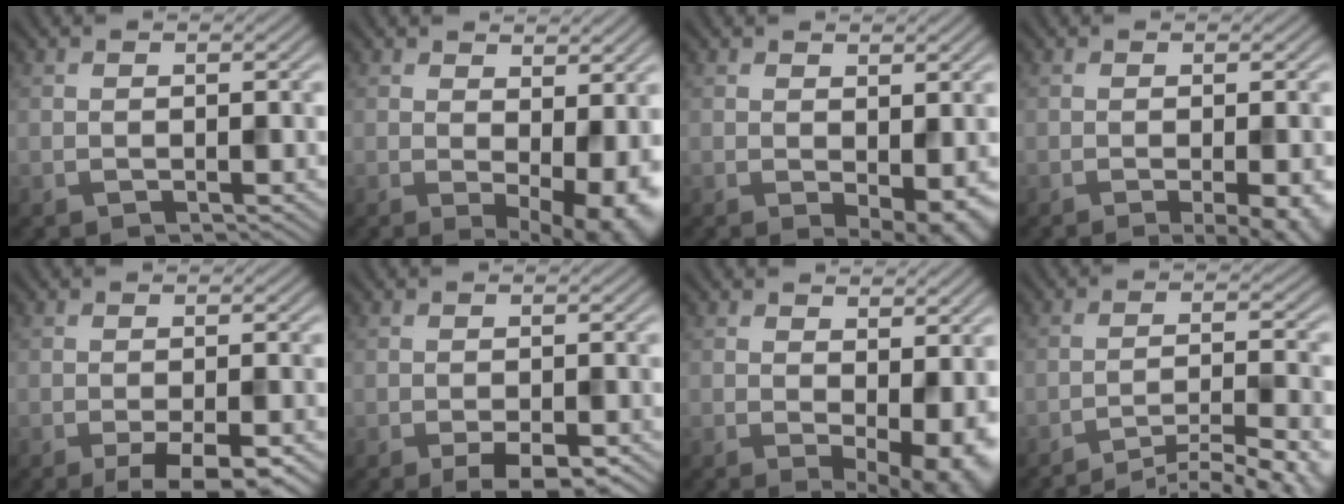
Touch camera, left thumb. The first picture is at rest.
{"total": 7.2, "force": [0.2, 2.8, 6.6], "torque": [-0.088, -0.011, 0.015]}
{"total": 3.7, "force": [-0.5, 1.6, 3.3], "torque": [-0.045, -0.008, -0.002]}
{"total": 5.0, "force": [-1.9, 1.1, 4.5], "torque": [-0.058, 0.002, -0.021]}
{"total": 5.4, "force": [-2.9, 1.4, 4.3], "torque": [-0.064, 0.003, -0.039]}
{"total": 3.8, "force": [-2.2, 1.2, 2.8], "torque": [-0.039, 0.002, -0.029]}
{"total": 6.3, "force": [0.1, 2.5, 5.8], "torque": [-0.082, -0.011, 0.014]}
{"total": 11.1, "force": [-9.4, 1.6, 5.7], "torque": [-0.089, 0.003, -0.123]}